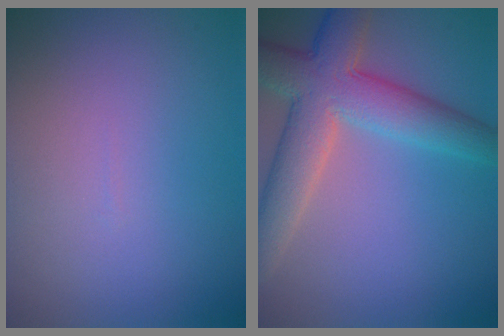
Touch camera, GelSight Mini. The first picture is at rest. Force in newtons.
{"total": 7.6, "press": 7.6, "slide": 0.5}